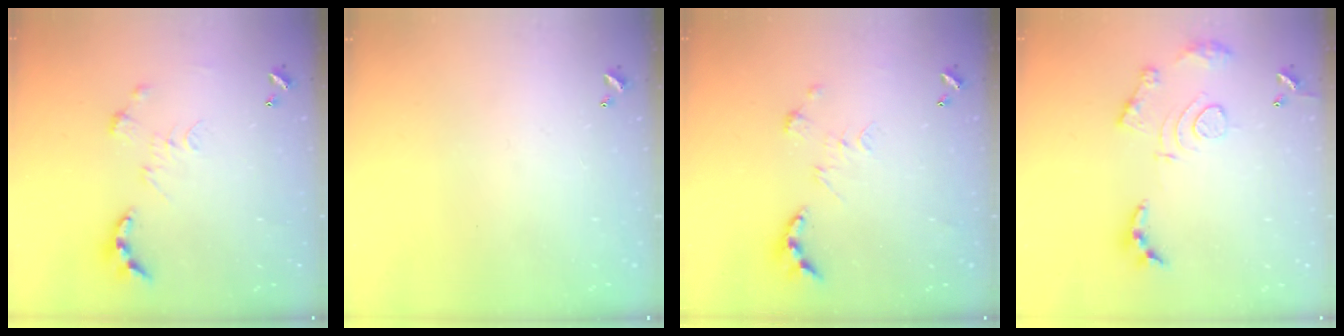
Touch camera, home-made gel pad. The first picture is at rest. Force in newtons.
{"total": 0.0}
{"total": 0.0}
{"total": 12.5, "press": 12.5, "slide": 0.9}